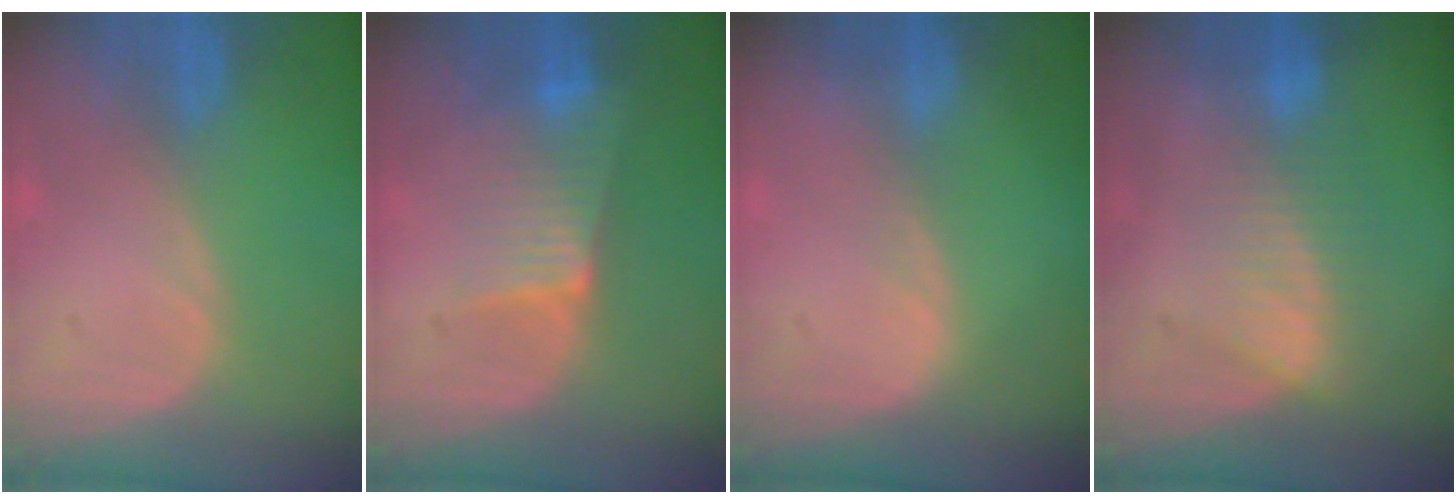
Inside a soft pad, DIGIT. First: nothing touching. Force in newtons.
{"total": 6.3, "press": 5.6, "slide": 3.0}
{"total": 0.8, "press": 0.5, "slide": 0.7}
{"total": 6.9, "press": 6.3, "slide": 2.7}